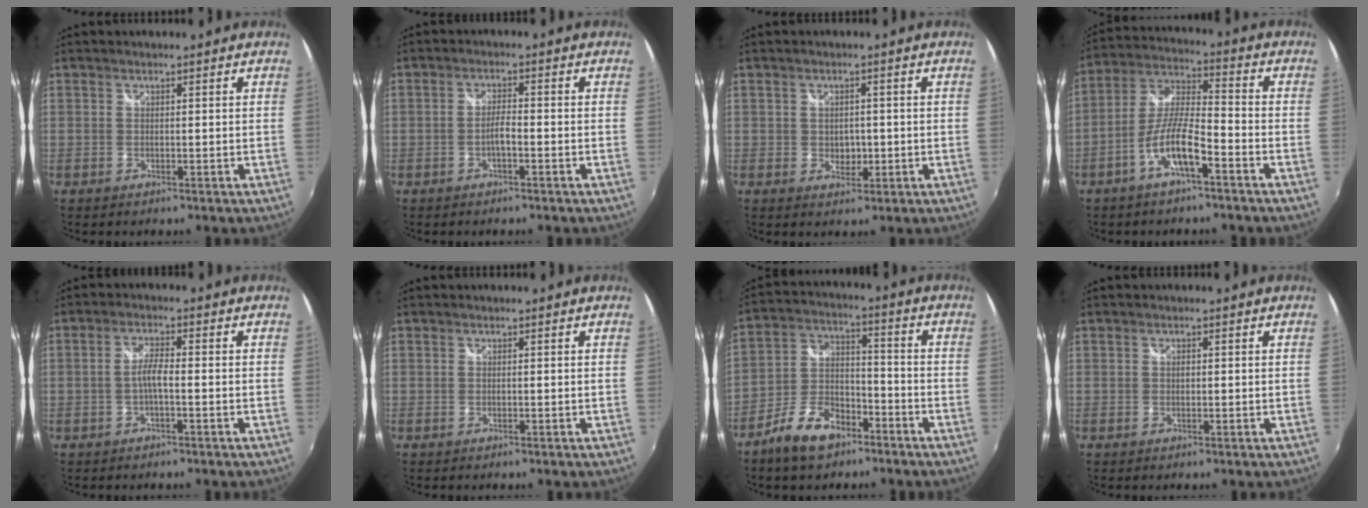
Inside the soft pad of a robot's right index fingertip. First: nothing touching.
{"total": 2.2, "force": [-1.2, 0.4, 1.8], "torque": [-0.038, 0.006, -0.023]}
{"total": 2.9, "force": [-0.4, 2.4, 1.5], "torque": [-0.022, -0.001, -0.005]}
{"total": 9.3, "force": [-5.1, 1.8, 7.6], "torque": [-0.166, 0.006, -0.096]}
{"total": 2.9, "force": [-1.0, 0.3, 2.7], "torque": [-0.057, 0.006, -0.020]}
{"total": 0.0}
{"total": 10.8, "force": [-7.2, 5.6, 5.9], "torque": [-0.123, 0.014, -0.128]}
{"total": 0.6, "force": [0.1, 0.4, 0.4], "torque": [-0.007, 0.001, 0.001]}